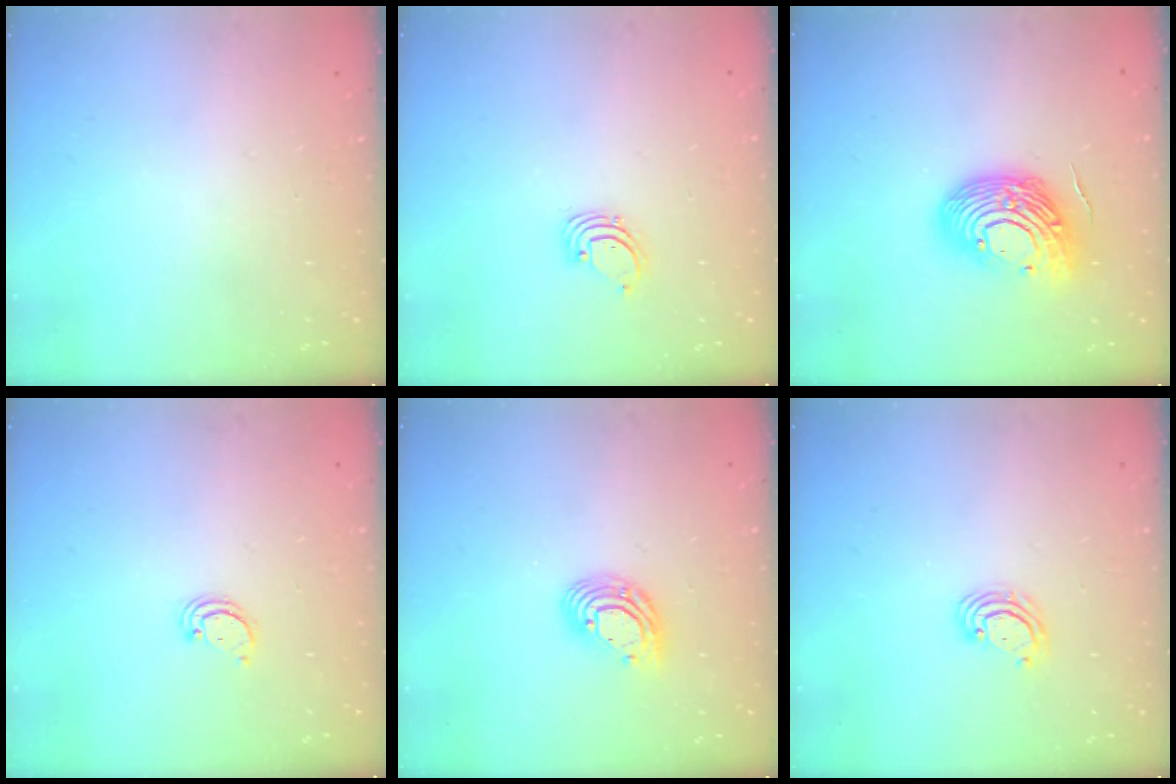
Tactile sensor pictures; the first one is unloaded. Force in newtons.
{"total": 1.4, "press": 1.4, "slide": 0.1}
{"total": 15.1, "press": 15.0, "slide": 1.9}
{"total": 2.2, "press": 2.2, "slide": 0.1}
{"total": 10.5, "press": 10.4, "slide": 1.9}
{"total": 3.8, "press": 3.8, "slide": 0.3}